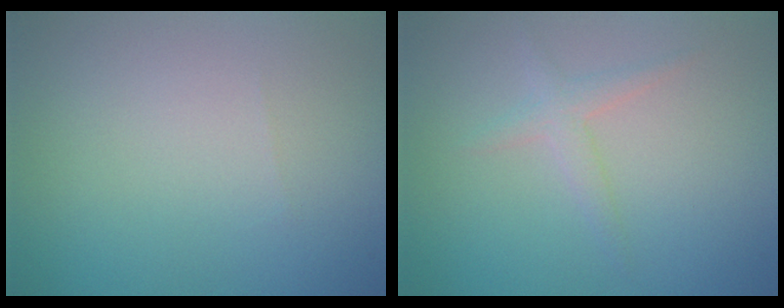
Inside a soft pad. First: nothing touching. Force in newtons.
{"total": 1.6, "press": 1.6, "slide": 0.0}